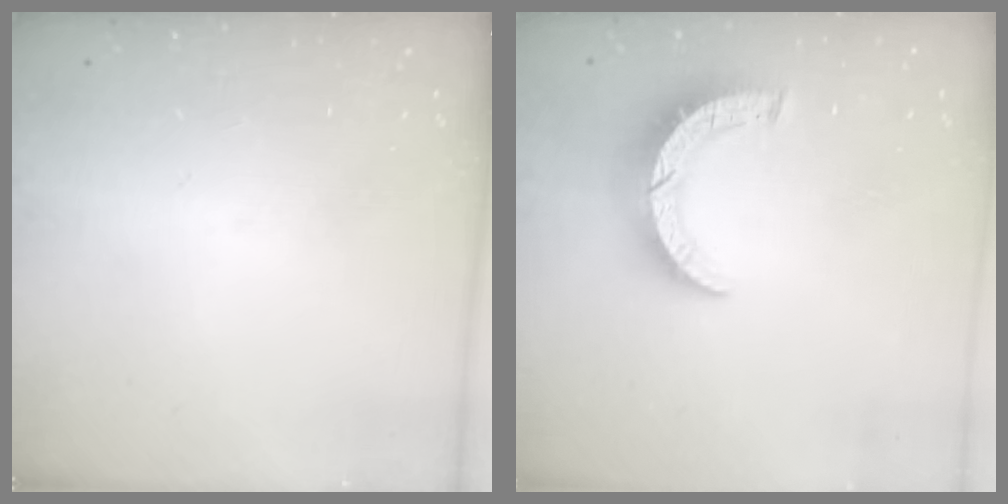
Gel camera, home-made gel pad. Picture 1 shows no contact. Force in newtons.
{"total": 8.0, "press": 8.0, "slide": 0.4}